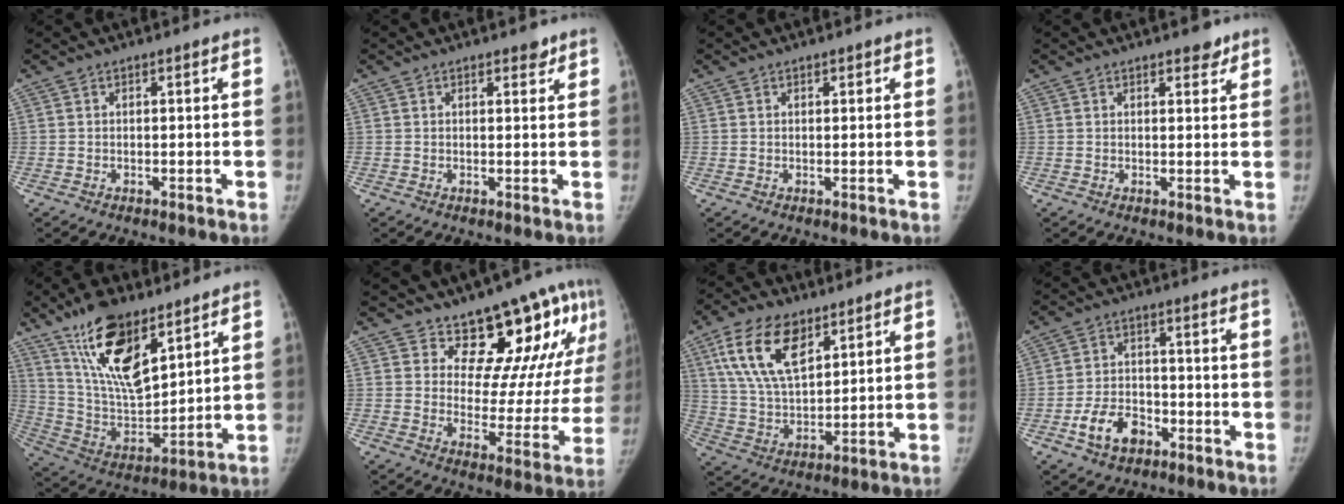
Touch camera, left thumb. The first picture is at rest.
{"total": 1.7, "force": [1.2, 0.8, 0.7], "torque": [0.005, -0.007, 0.014]}
{"total": 0.7, "force": [0.5, 0.4, 0.3], "torque": [0.001, -0.002, 0.005]}
{"total": 2.5, "force": [1.9, 1.1, 1.2], "torque": [0.000, -0.010, 0.023]}
{"total": 18.2, "force": [11.4, 7.3, 12.2], "torque": [-0.187, -0.059, 0.224]}
{"total": 18.2, "force": [12.4, 7.4, 11.1], "torque": [-0.094, -0.089, 0.165]}
{"total": 15.1, "force": [7.7, 7.9, 10.4], "torque": [-0.170, -0.025, 0.151]}
{"total": 8.2, "force": [-4.1, 5.5, 4.5], "torque": [-0.064, 0.027, -0.070]}